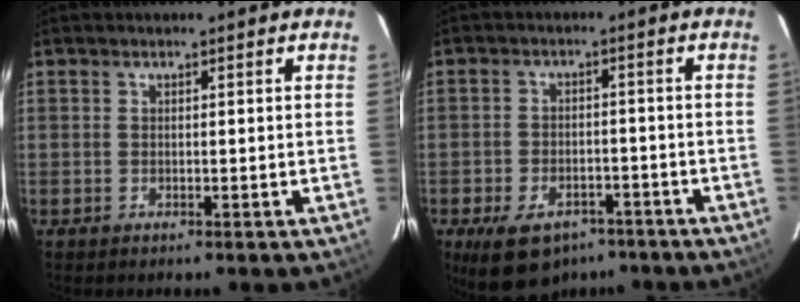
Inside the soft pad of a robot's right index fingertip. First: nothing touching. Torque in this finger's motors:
{"motor_torque": [1.01, -1.12, 0.51, 0.06]}